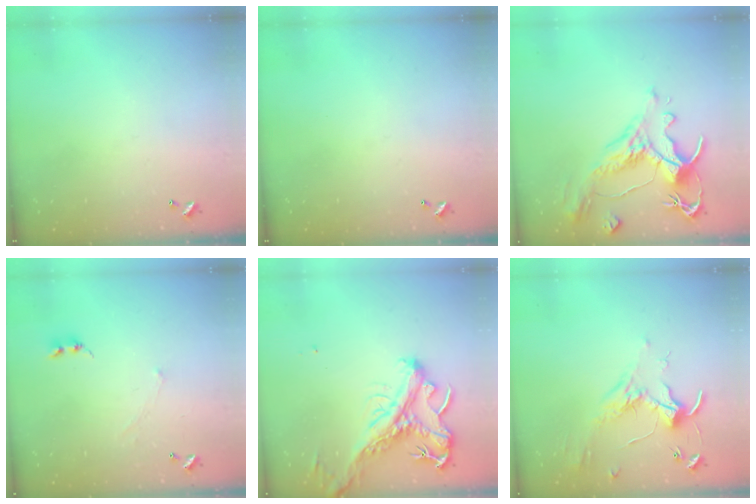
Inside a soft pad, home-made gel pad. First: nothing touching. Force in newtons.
{"total": 0.0}
{"total": 1.6, "press": 0.7, "slide": 1.4}
{"total": 0.6, "press": 0.3, "slide": 0.5}
{"total": 2.6, "press": 2.2, "slide": 1.4}
{"total": 1.7, "press": 1.6, "slide": 0.5}